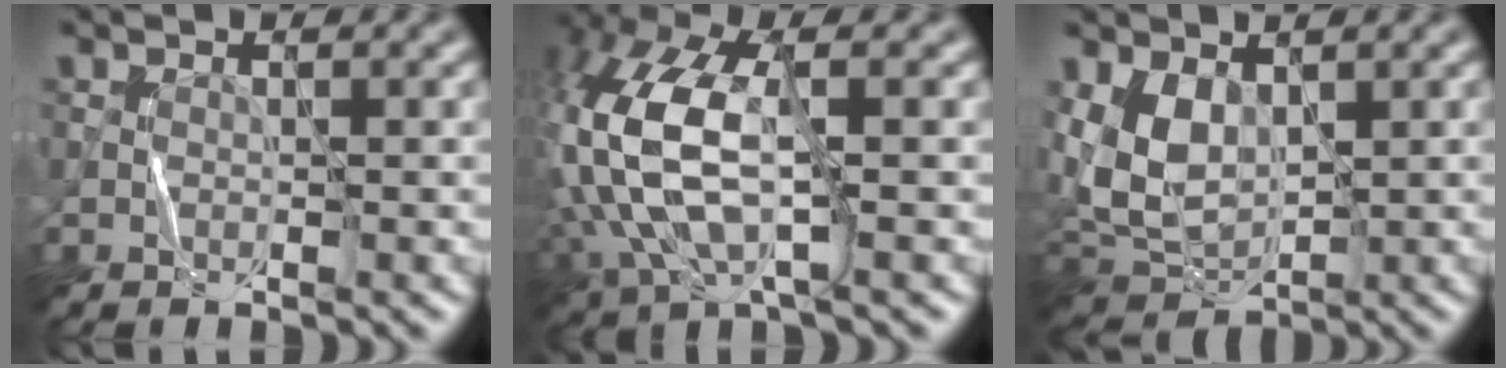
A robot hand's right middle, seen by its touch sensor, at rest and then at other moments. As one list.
[{"total": 10.8, "force": [0.1, 5.0, 9.6], "torque": [-0.233, 0.010, -0.006]}, {"total": 5.6, "force": [1.4, 3.6, 4.2], "torque": [-0.100, -0.010, 0.030]}]